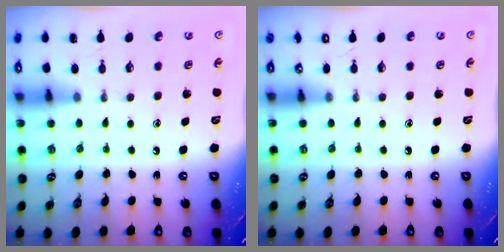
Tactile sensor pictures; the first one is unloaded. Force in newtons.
{"total": 0.0}